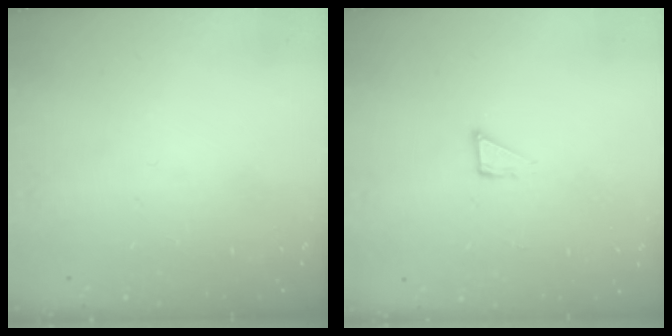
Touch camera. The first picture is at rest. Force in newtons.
{"total": 3.4, "press": 3.4, "slide": 0.3}